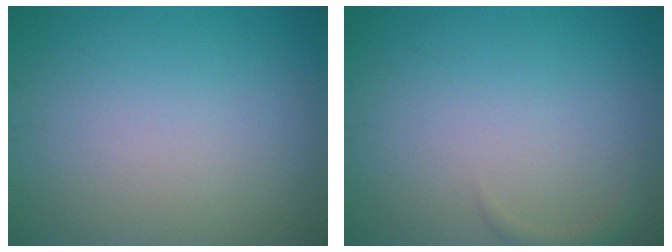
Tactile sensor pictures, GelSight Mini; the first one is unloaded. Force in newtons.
{"total": 1.0, "press": 1.0, "slide": 0.1}